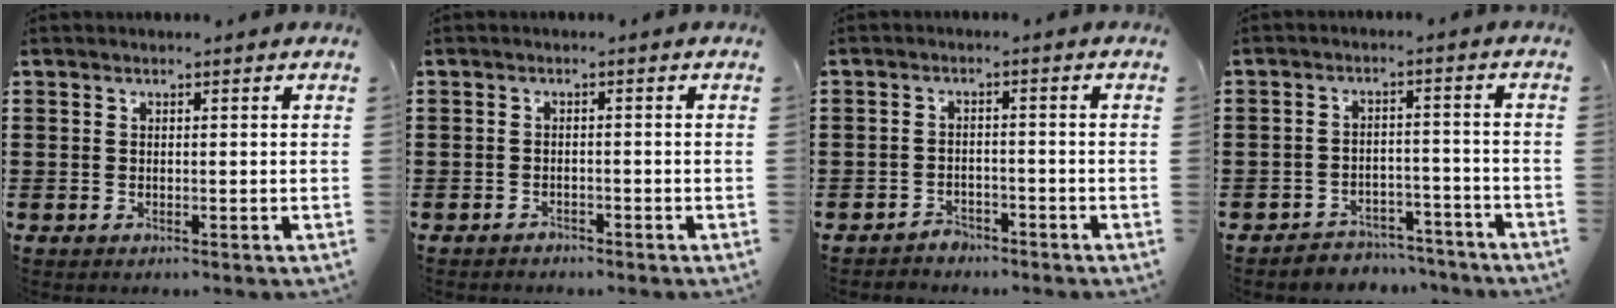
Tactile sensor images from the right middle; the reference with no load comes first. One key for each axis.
{"total": 1.1, "fx": -1.0, "fy": 0.2, "fz": 0.0, "tx": -0.004, "ty": 0.002, "tz": -0.023}
{"total": 2.3, "fx": -2.2, "fy": 0.6, "fz": 0.0, "tx": -0.007, "ty": 0.002, "tz": -0.049}
{"total": 4.1, "fx": -4.0, "fy": 0.8, "fz": -0.1, "tx": -0.004, "ty": 0.004, "tz": -0.087}